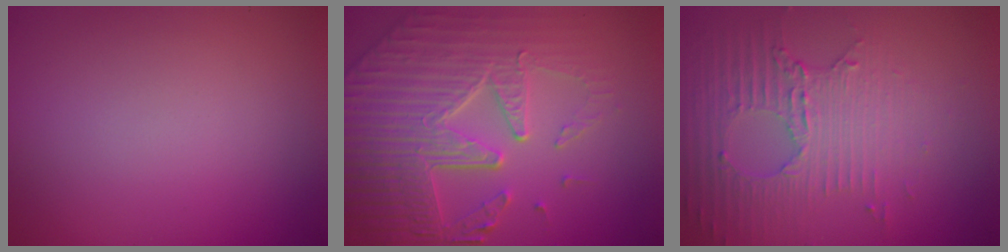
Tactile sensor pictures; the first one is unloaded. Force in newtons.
{"total": 8.5, "press": 6.0, "slide": 6.0}
{"total": 5.2, "press": 3.3, "slide": 4.0}